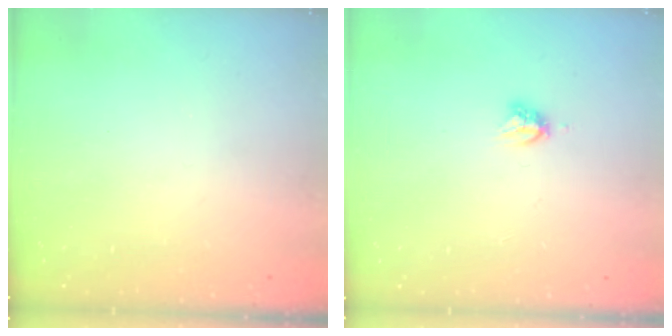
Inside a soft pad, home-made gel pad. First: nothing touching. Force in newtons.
{"total": 3.9, "press": 3.9, "slide": 0.4}